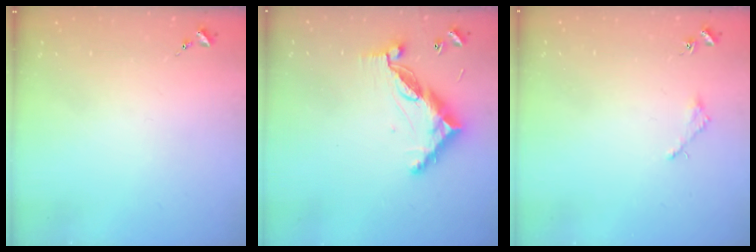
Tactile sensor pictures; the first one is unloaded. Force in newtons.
{"total": 11.5, "press": 11.4, "slide": 1.0}
{"total": 1.6, "press": 1.6, "slide": 0.2}